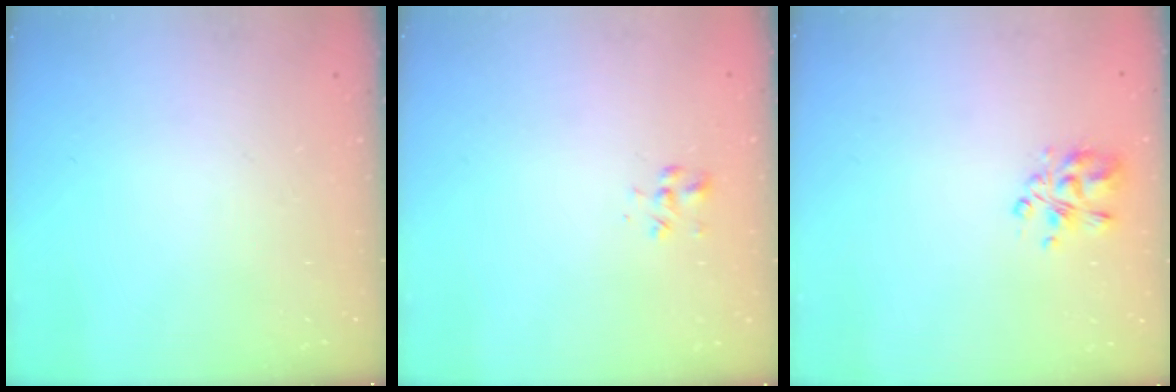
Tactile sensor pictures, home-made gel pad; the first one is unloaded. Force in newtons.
{"total": 2.3, "press": 2.2, "slide": 0.7}
{"total": 5.3, "press": 5.0, "slide": 1.6}